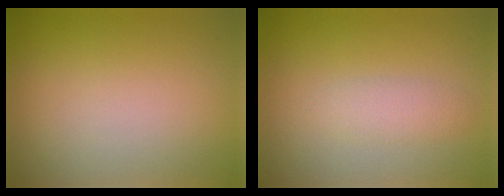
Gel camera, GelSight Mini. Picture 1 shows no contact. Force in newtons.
{"total": 1.7, "press": 1.7, "slide": 0.0}